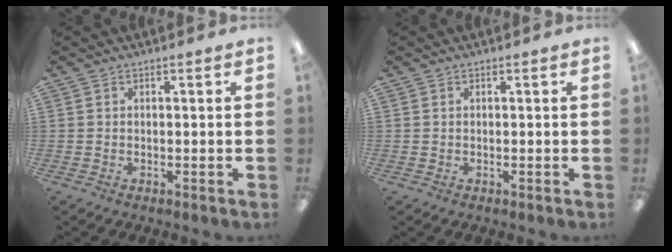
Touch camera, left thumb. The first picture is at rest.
{"total": 0.0}